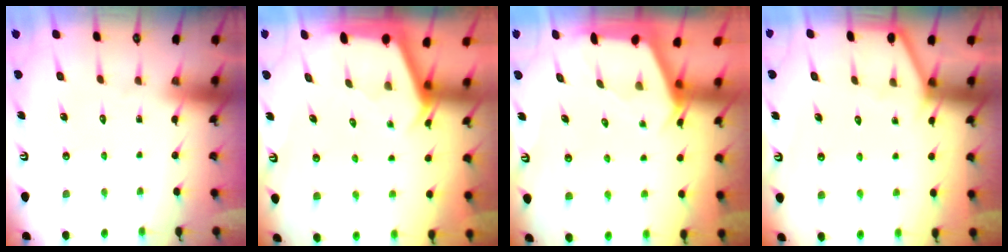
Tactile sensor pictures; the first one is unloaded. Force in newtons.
{"total": 2.3, "press": 2.3, "slide": 0.3}
{"total": 2.0, "press": 2.0, "slide": 0.3}
{"total": 2.6, "press": 2.6, "slide": 0.3}